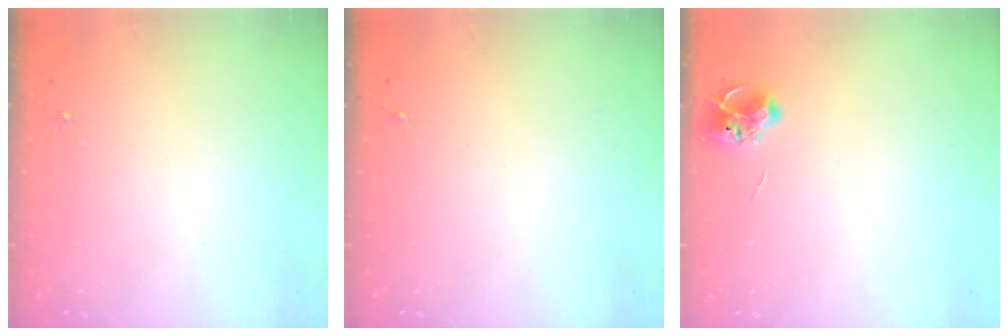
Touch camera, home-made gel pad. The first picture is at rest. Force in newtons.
{"total": 0.0}
{"total": 6.5, "press": 6.5, "slide": 0.8}